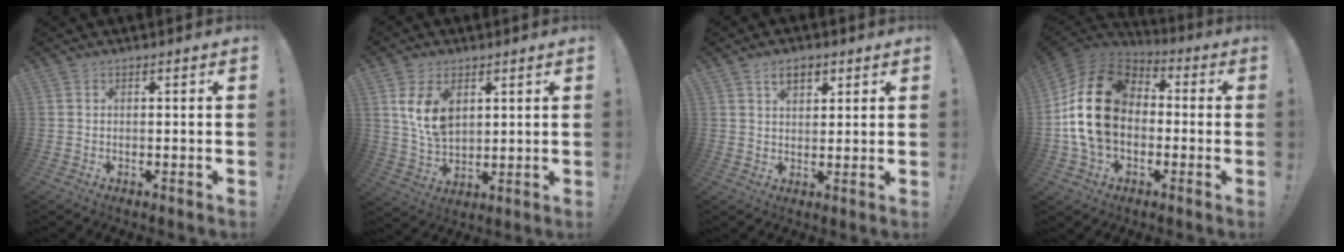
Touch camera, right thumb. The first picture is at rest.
{"total": 10.3, "force": [4.1, 6.7, 6.7], "torque": [-0.125, -0.009, 0.078]}
{"total": 5.2, "force": [2.7, 3.0, 3.1], "torque": [-0.047, -0.003, 0.048]}
{"total": 21.1, "force": [0.9, 15.1, 14.7], "torque": [-0.257, 0.023, 0.026]}